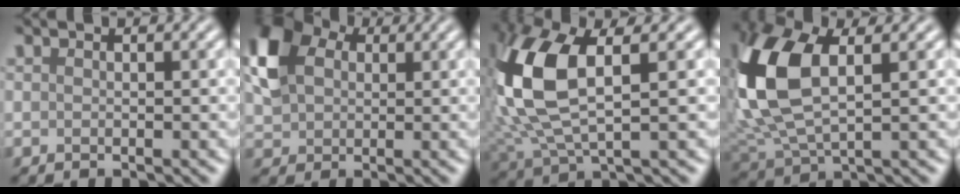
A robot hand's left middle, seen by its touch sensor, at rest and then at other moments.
{"total": 6.3, "force": [1.9, 4.7, 3.7], "torque": [-0.100, 0.014, 0.031]}
{"total": 10.3, "force": [1.6, 4.8, 8.9], "torque": [-0.216, 0.008, 0.029]}
{"total": 9.3, "force": [1.5, 5.0, 7.7], "torque": [-0.186, 0.005, 0.025]}